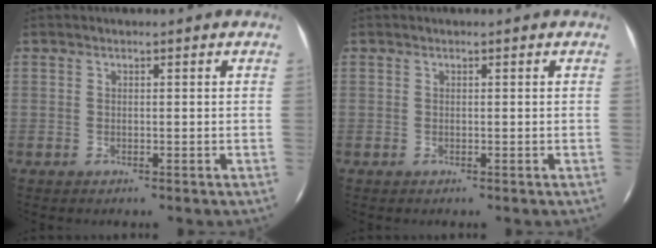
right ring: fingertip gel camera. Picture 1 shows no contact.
{"total": 0.0}